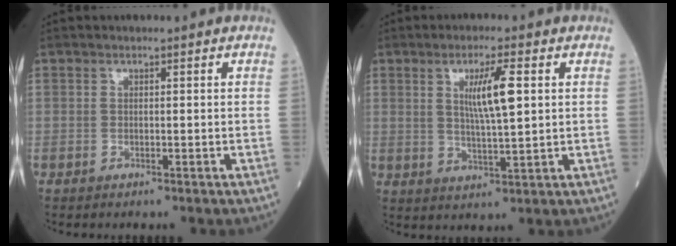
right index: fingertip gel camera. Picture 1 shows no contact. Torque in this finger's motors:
{"motor_torque": [0.21, 0.09, 0.16, 0.05]}